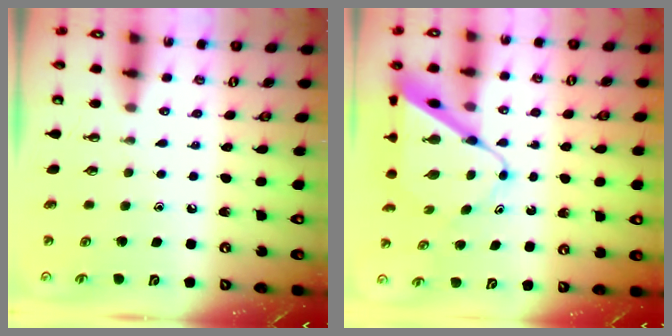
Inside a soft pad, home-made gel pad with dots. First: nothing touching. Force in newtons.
{"total": 10.0, "press": 10.0, "slide": 0.5}